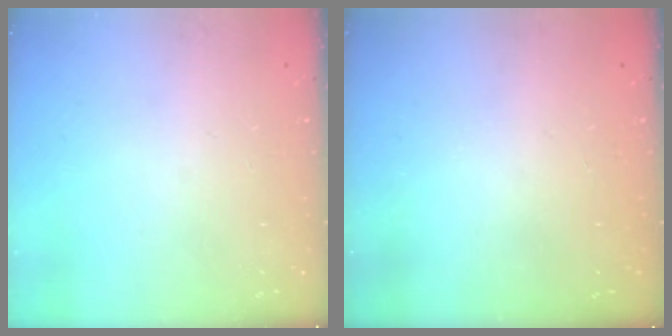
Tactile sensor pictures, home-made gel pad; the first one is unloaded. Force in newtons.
{"total": 0.0}